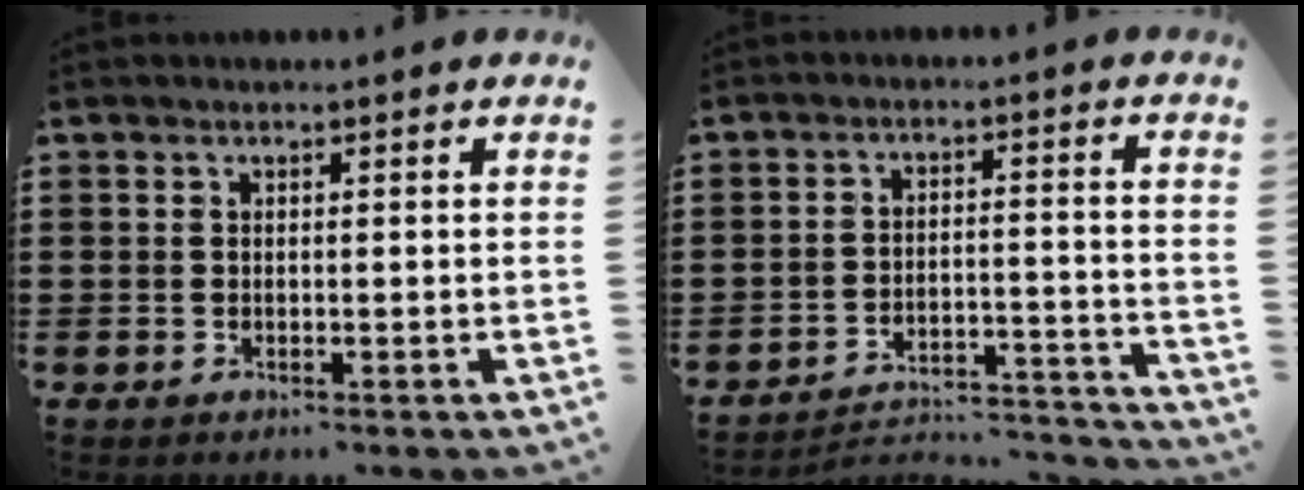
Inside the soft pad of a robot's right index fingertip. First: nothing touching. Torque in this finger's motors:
{"motor_torque": [-0.87, 0.49, -1.05, -0.21]}